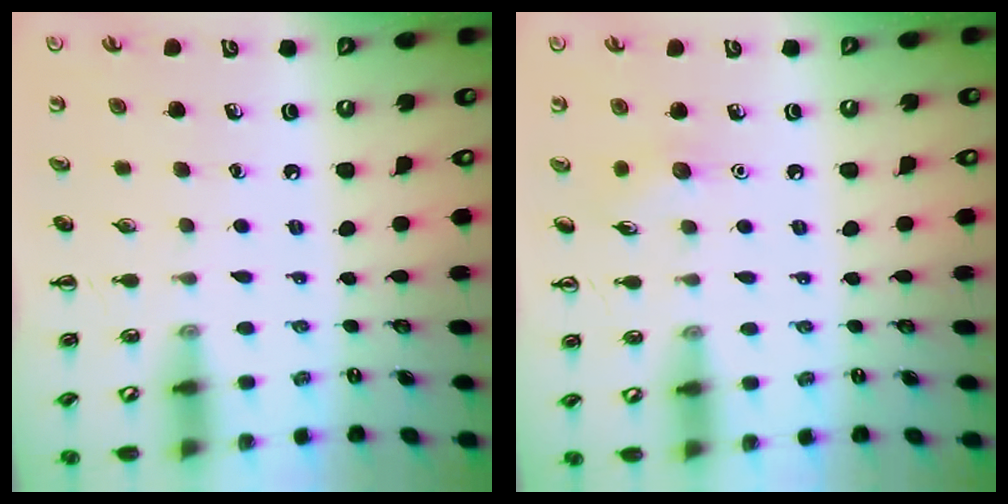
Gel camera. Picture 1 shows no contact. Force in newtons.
{"total": 5.4, "press": 5.1, "slide": 1.7}